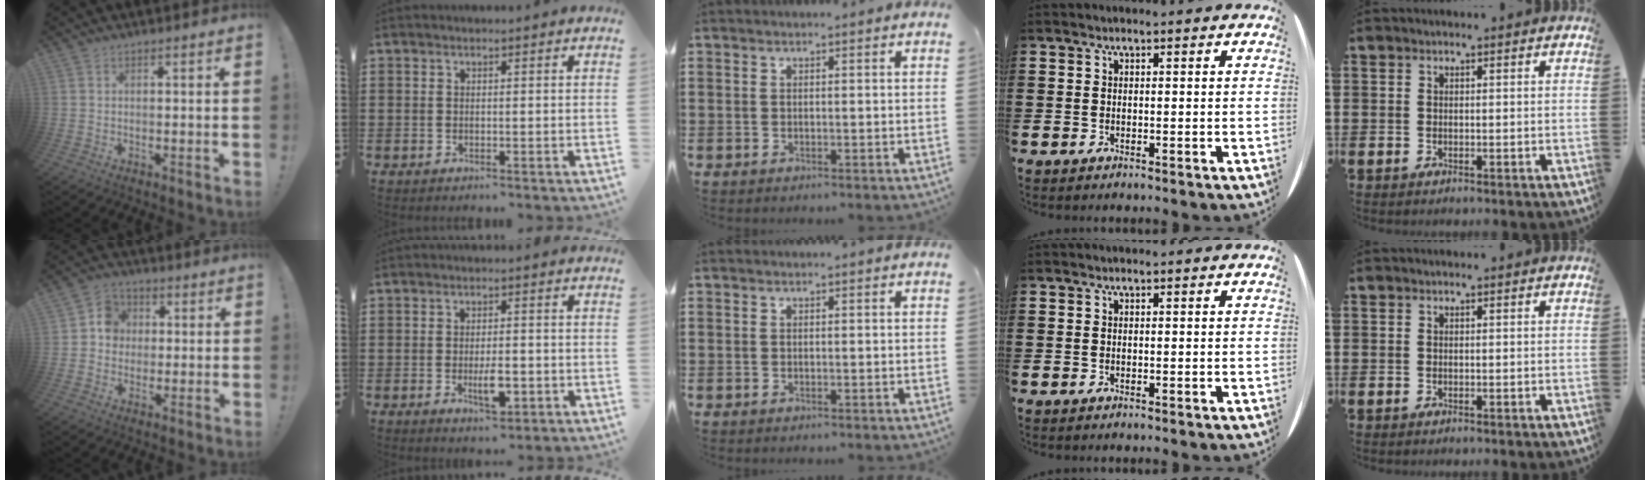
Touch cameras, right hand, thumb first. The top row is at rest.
{"thumb": {"total": 7.2, "force": [0.5, 6.7, 2.4], "torque": [-0.035, 0.007, 0.013]}, "index": {"total": 4.7, "force": [-1.4, 1.8, 4.1], "torque": [-0.074, 0.003, -0.024]}}